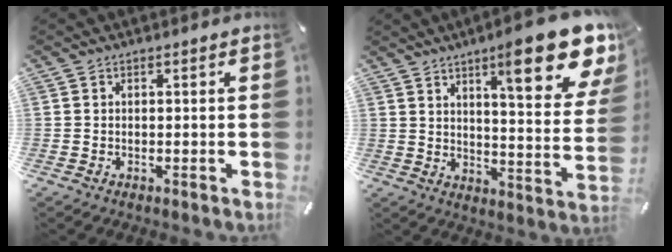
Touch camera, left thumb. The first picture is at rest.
{"total": 19.7, "force": [12.3, 4.9, 14.6], "torque": [-0.205, -0.083, 0.191]}